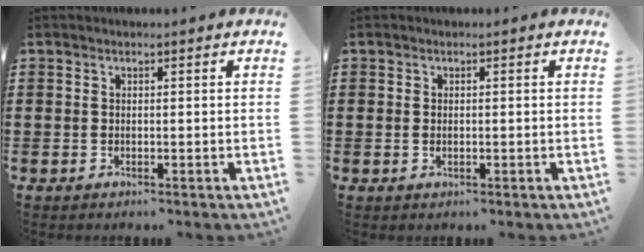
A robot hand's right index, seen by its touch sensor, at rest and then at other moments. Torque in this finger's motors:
{"motor_torque": [0.81, 1.33, -0.03, 0.00]}